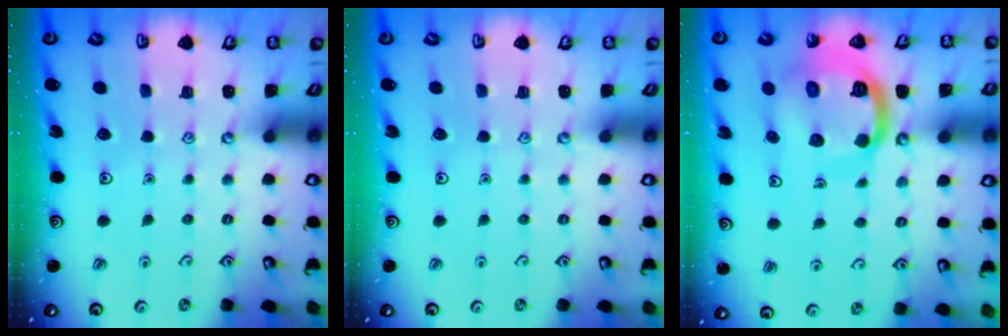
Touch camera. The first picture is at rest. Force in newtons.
{"total": 0.0}
{"total": 15.4, "press": 15.3, "slide": 1.9}